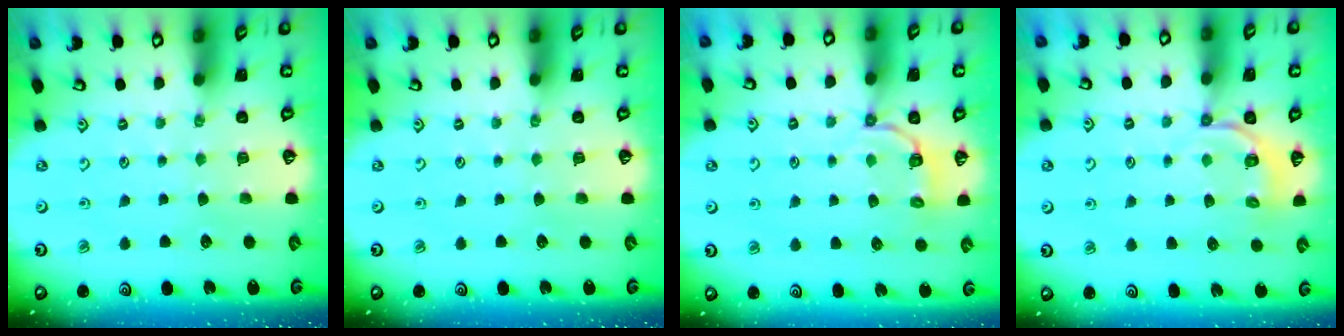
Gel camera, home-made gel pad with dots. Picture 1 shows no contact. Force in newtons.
{"total": 0.0}
{"total": 4.1, "press": 3.6, "slide": 1.9}
{"total": 5.1, "press": 4.8, "slide": 1.8}